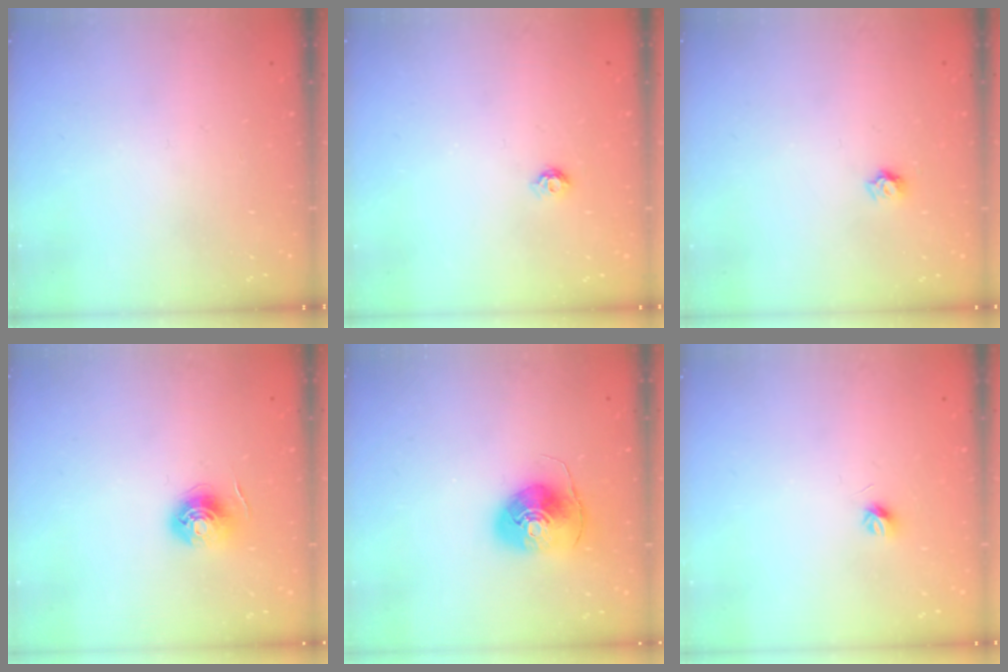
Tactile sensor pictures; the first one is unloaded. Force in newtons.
{"total": 3.9, "press": 3.9, "slide": 0.5}
{"total": 3.7, "press": 3.6, "slide": 0.2}
{"total": 6.1, "press": 6.1, "slide": 0.5}
{"total": 8.4, "press": 8.3, "slide": 1.5}
{"total": 4.0, "press": 3.9, "slide": 0.9}